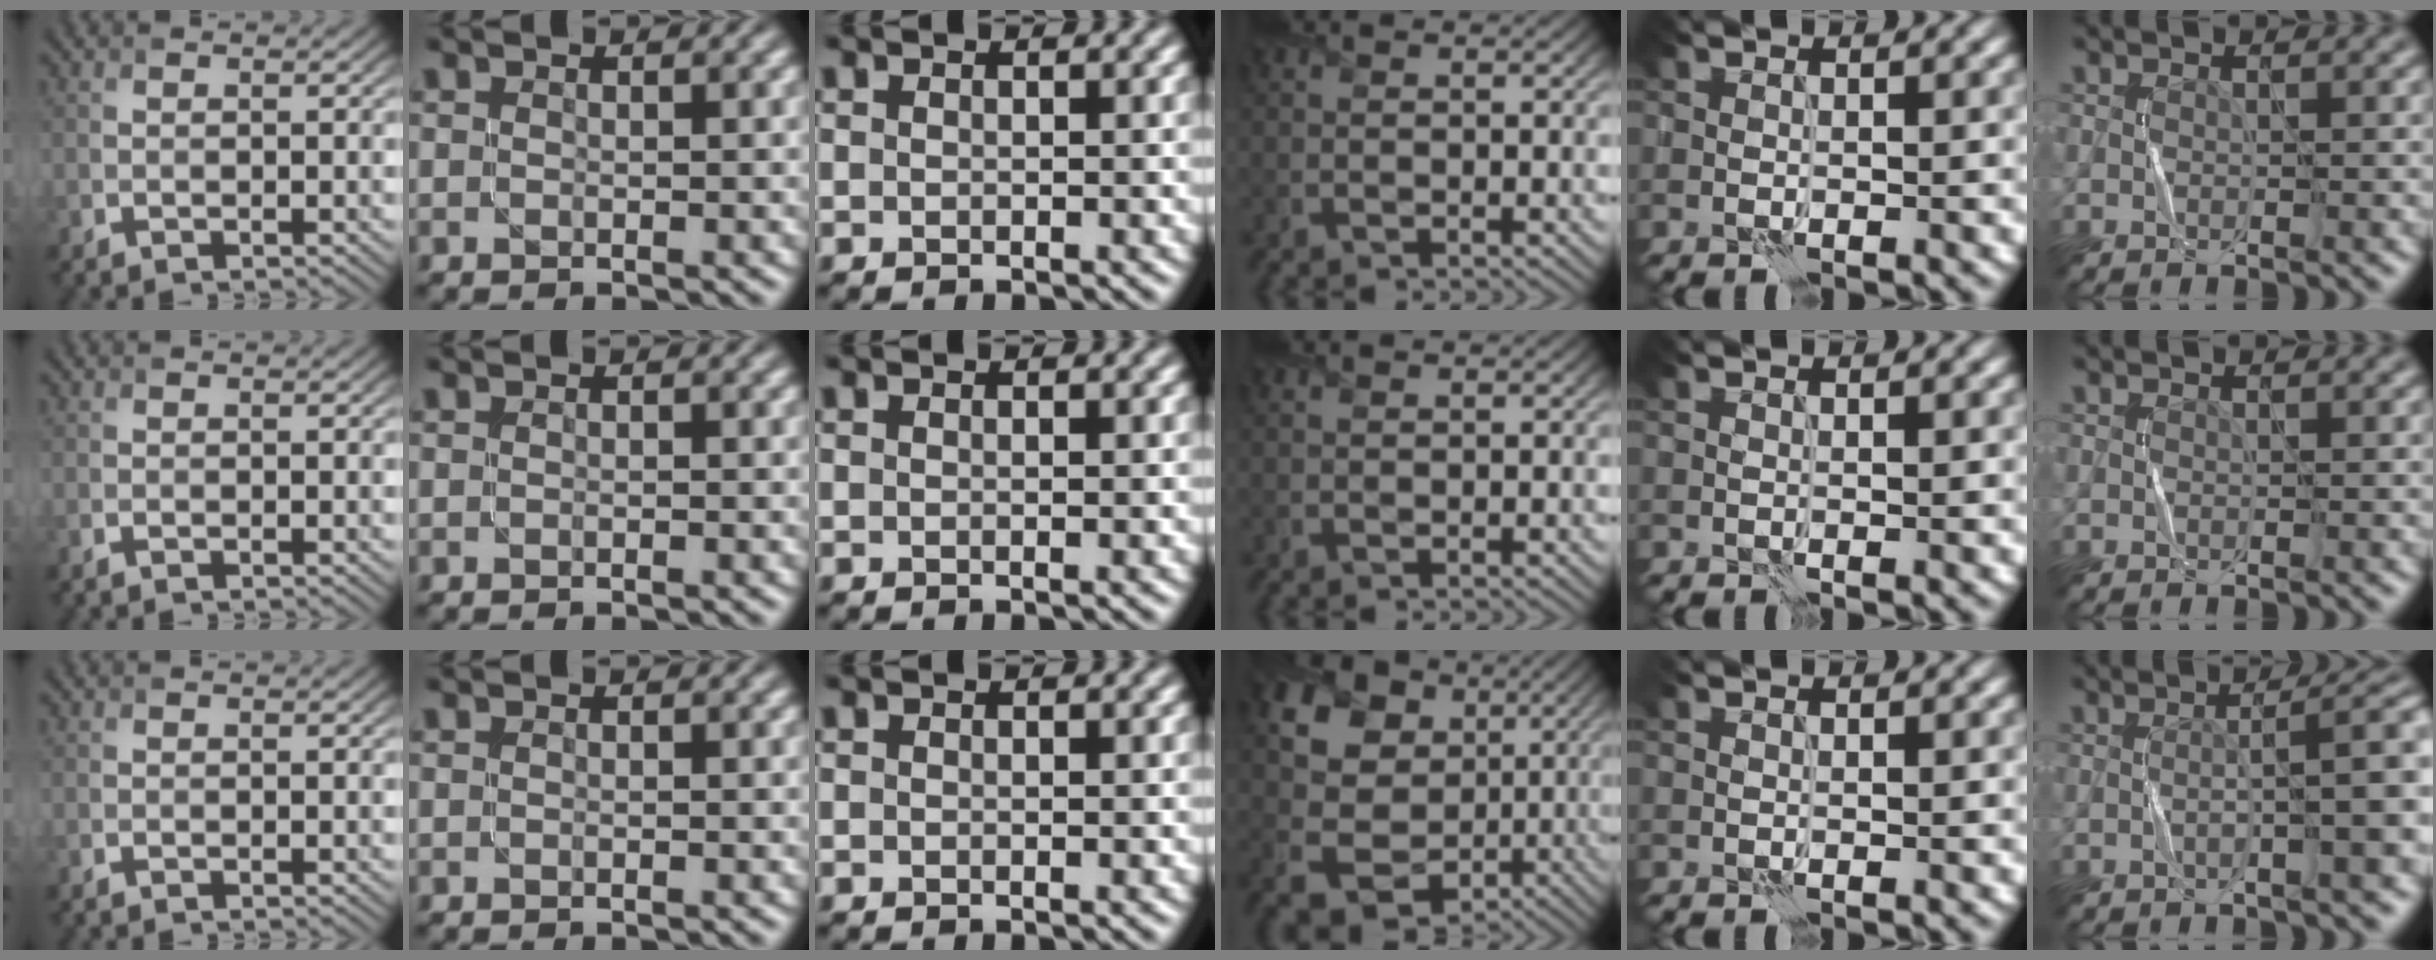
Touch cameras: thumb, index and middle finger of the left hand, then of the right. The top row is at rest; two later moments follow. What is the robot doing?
{"motion": "fold", "object": "shorts"}